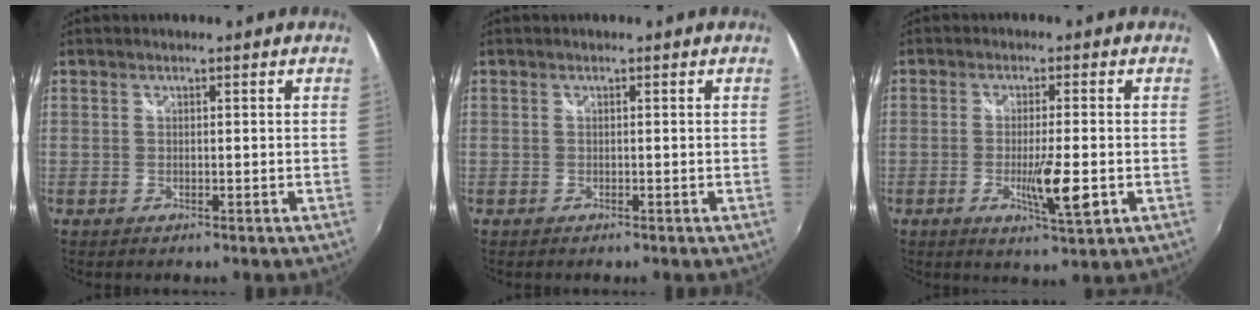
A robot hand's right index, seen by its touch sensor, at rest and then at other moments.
{"total": 0.0}
{"total": 7.0, "force": [-1.9, 0.7, 6.7], "torque": [-0.117, -0.016, -0.031]}